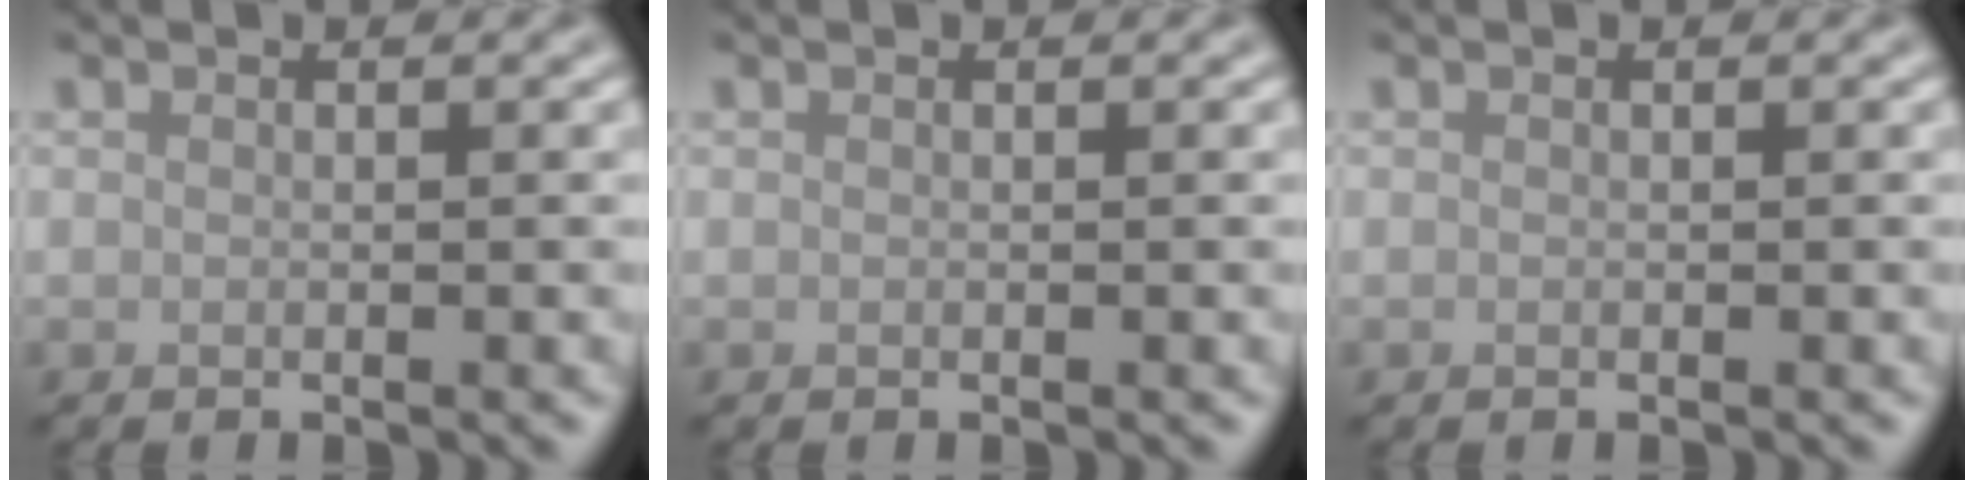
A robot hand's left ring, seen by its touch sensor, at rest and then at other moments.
{"total": 0.0}
{"total": 0.0}